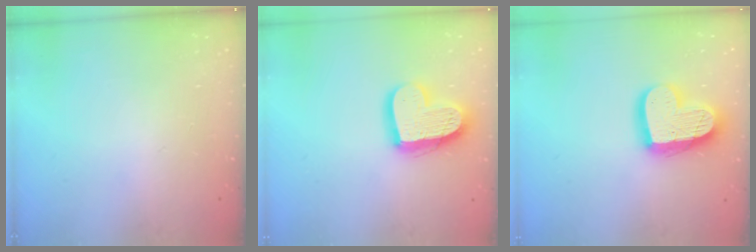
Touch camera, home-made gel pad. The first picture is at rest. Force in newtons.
{"total": 17.2, "press": 17.1, "slide": 1.5}
{"total": 18.9, "press": 18.8, "slide": 1.7}